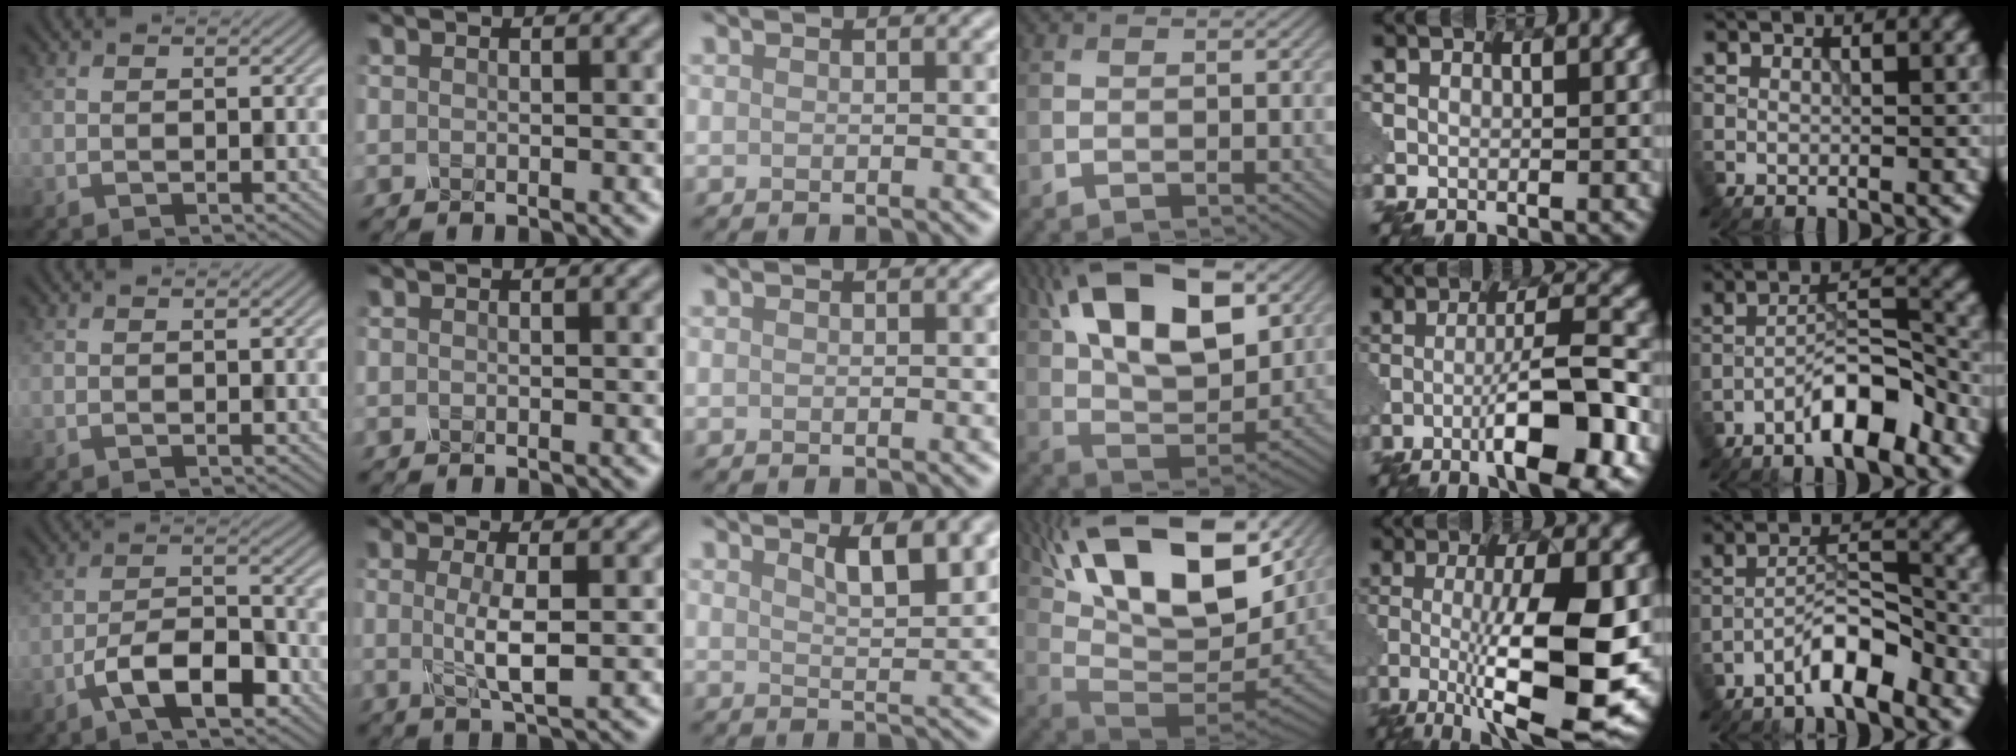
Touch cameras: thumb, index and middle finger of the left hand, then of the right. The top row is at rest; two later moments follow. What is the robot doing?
{"motion": "disassemble", "object": "glue stick"}